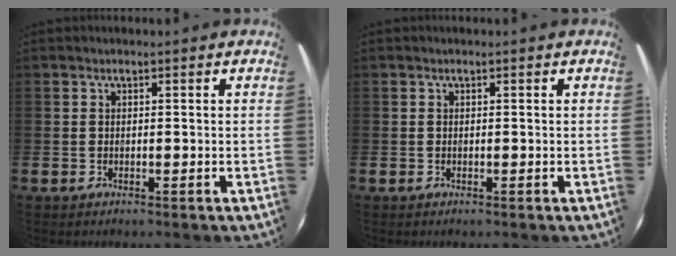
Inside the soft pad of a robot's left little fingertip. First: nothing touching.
{"total": 0.0}